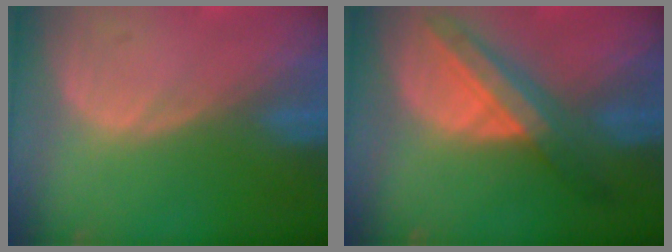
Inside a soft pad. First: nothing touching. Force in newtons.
{"total": 7.2, "press": 6.8, "slide": 2.4}